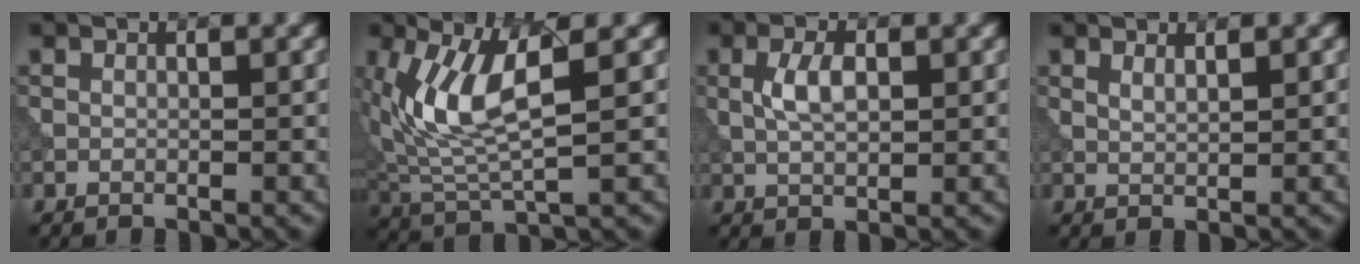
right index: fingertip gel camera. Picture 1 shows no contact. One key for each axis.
{"total": 7.3, "fx": 1.6, "fy": 2.5, "fz": 6.7, "tx": -0.152, "ty": -0.003, "tz": 0.034}
{"total": 2.7, "fx": 0.2, "fy": 1.2, "fz": 2.4, "tx": -0.053, "ty": 0.000, "tz": 0.006}
{"total": 0.9, "fx": 0.7, "fy": 0.0, "fz": 0.5, "tx": -0.013, "ty": -0.004, "tz": 0.015}